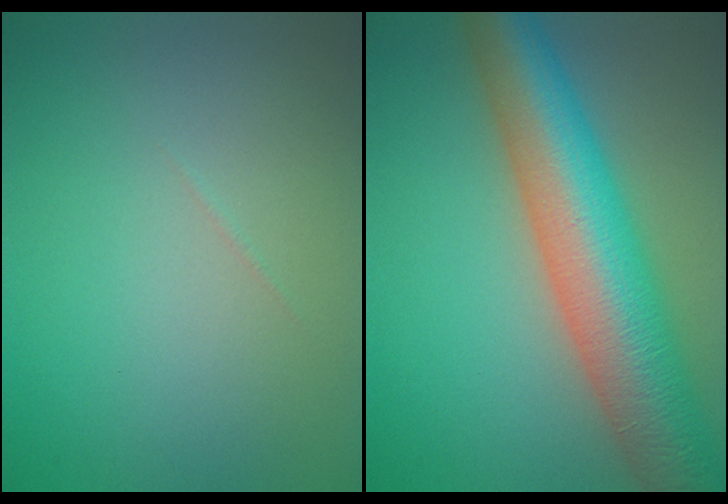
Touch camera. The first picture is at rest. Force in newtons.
{"total": 11.6, "press": 11.6, "slide": 0.4}